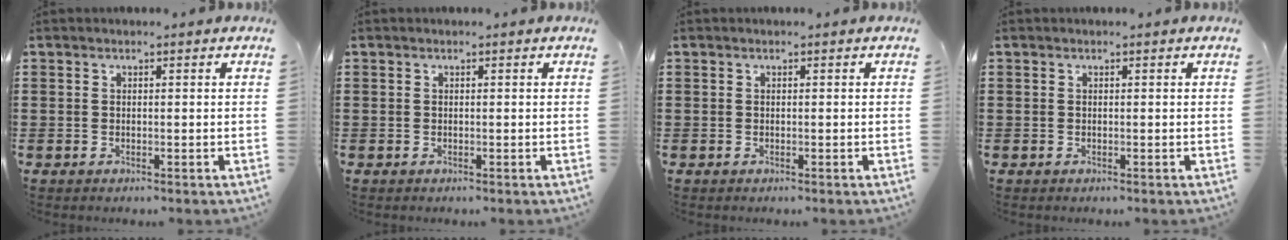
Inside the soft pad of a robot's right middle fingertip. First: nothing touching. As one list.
[{"total": 0.0}, {"total": 0.0}, {"total": 0.0}]